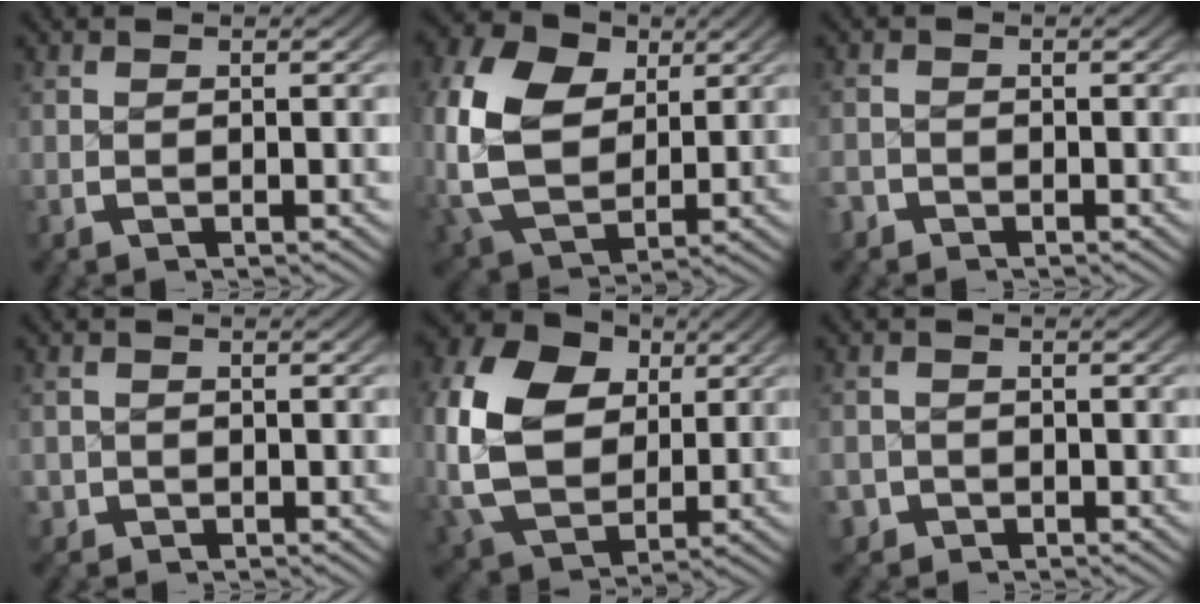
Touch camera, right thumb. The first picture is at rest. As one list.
[{"total": 12.4, "force": [1.1, 9.3, 8.2], "torque": [-0.215, -0.045, 0.038]}, {"total": 1.4, "force": [-1.0, 1.0, 0.1], "torque": [-0.003, -0.001, -0.023]}, {"total": 1.9, "force": [-0.9, 1.7, 0.2], "torque": [-0.008, -0.010, -0.014]}, {"total": 15.5, "force": [1.5, 11.8, 9.9], "torque": [-0.248, -0.042, 0.042]}, {"total": 2.9, "force": [-1.7, 2.3, 0.2], "torque": [-0.011, -0.016, -0.027]}]